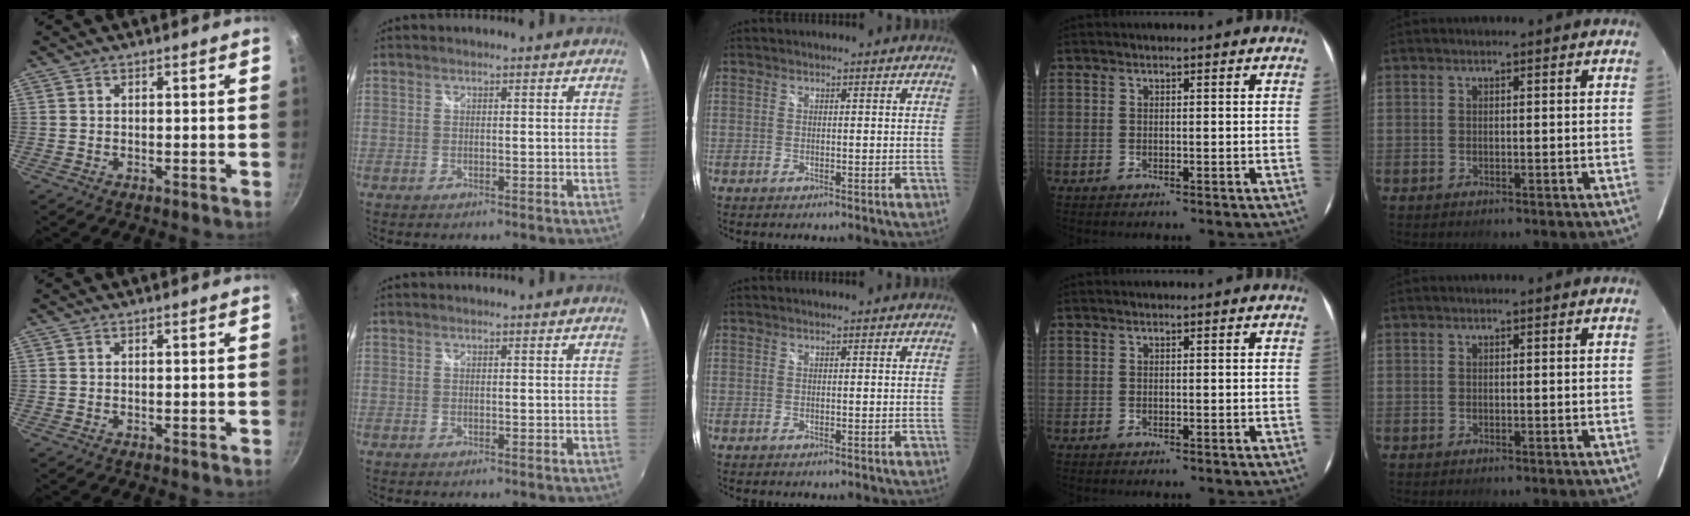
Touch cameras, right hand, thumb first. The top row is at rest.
{}